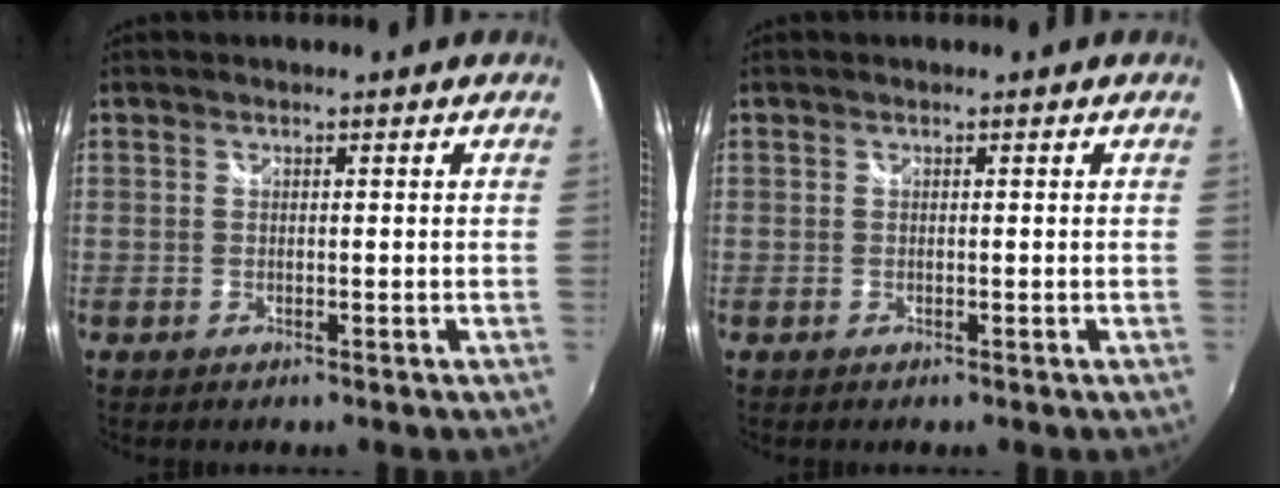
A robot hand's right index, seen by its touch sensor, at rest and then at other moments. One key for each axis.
{"total": 0.0}